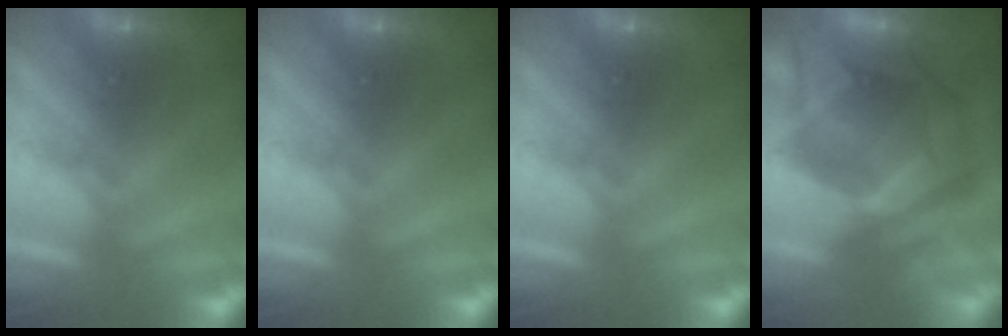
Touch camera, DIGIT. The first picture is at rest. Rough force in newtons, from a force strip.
{"total": 0.0}
{"total": 0.0}
{"total": 10.0}